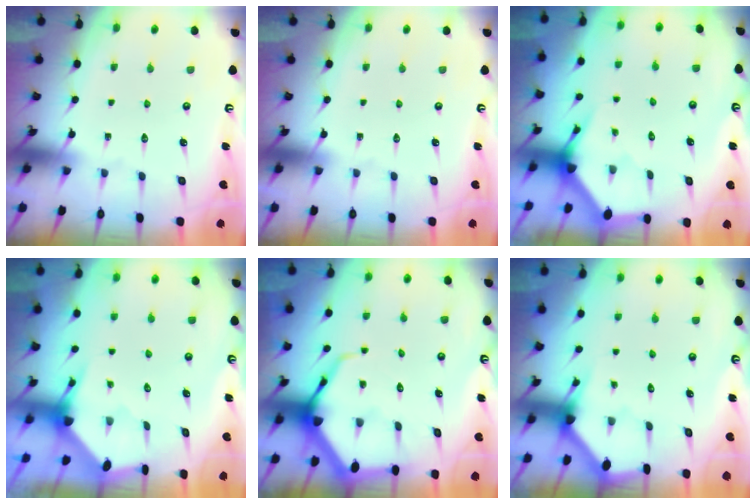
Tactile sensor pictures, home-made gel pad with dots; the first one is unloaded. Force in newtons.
{"total": 0.0}
{"total": 3.6, "press": 3.6, "slide": 0.1}
{"total": 3.4, "press": 3.3, "slide": 0.3}
{"total": 8.2, "press": 8.1, "slide": 0.9}
{"total": 2.9, "press": 2.9, "slide": 0.2}